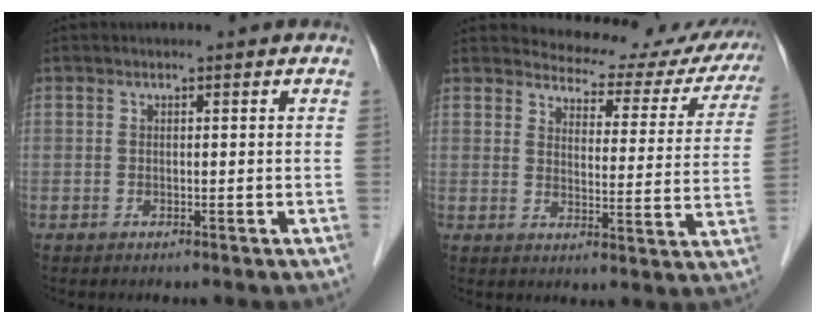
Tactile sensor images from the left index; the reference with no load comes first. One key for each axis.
{"total": 14.5, "fx": 13.9, "fy": 3.7, "fz": 1.8, "tx": 0.004, "ty": -0.040, "tz": 0.144}